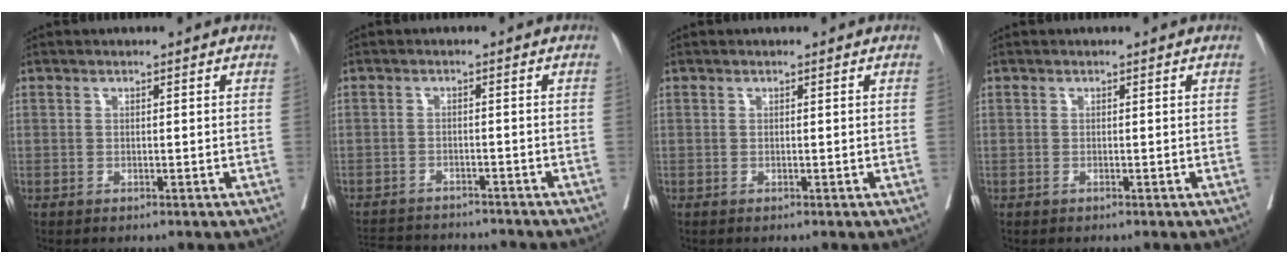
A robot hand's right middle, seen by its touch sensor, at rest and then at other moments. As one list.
[{"total": 10.8, "force": [-10.2, 2.2, 2.8], "torque": [-0.054, 0.003, -0.140]}, {"total": 0.0}, {"total": 0.0}]